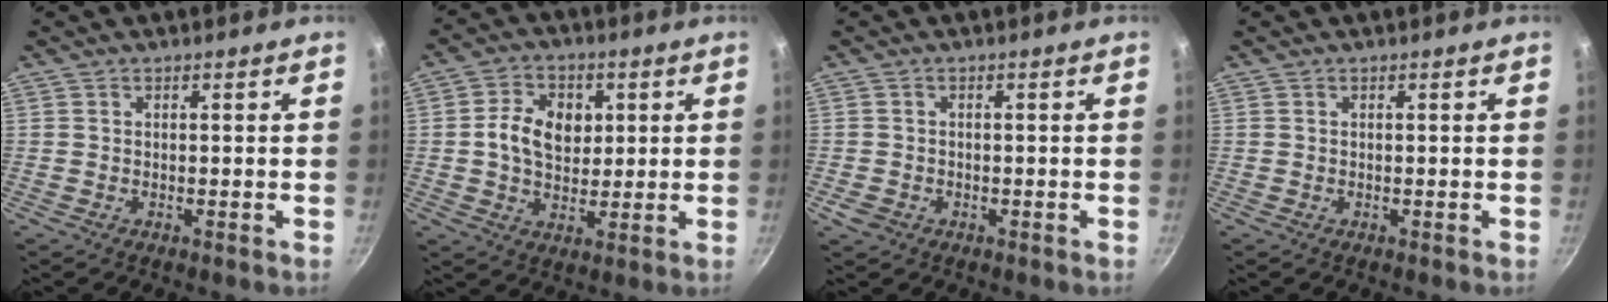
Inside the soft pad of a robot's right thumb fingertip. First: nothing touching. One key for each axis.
{"total": 9.5, "fx": 1.4, "fy": 6.9, "fz": 6.4, "tx": -0.082, "ty": 0.000, "tz": 0.024}
{"total": 2.1, "fx": -0.9, "fy": 1.7, "fz": 0.9, "tx": -0.011, "ty": 0.004, "tz": -0.015}
{"total": 0.0}